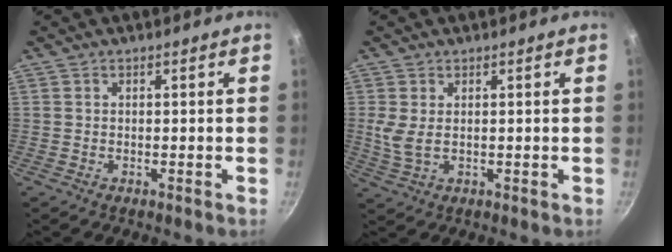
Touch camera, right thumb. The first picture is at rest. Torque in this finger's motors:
{"motor_torque": [1.28, 0.96, 0.27, 0.12, 0.13]}